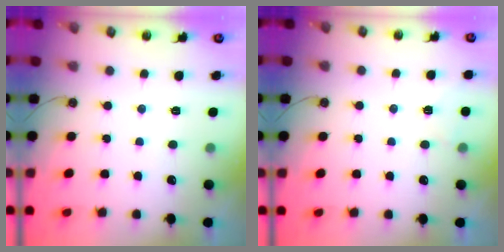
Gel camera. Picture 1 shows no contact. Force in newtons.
{"total": 3.4, "press": 3.1, "slide": 1.4}